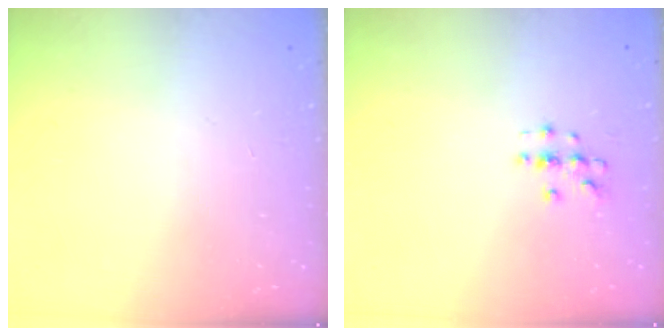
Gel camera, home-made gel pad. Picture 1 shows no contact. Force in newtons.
{"total": 2.9, "press": 2.9, "slide": 0.3}